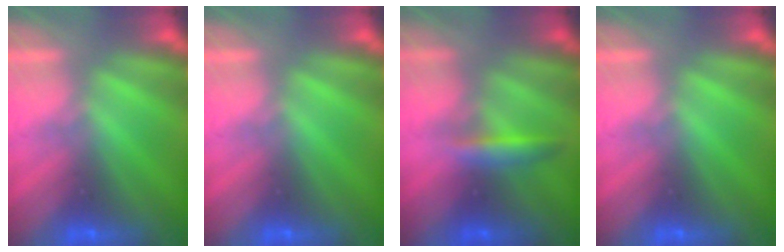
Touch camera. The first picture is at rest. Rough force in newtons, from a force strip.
{"total": 0.0}
{"total": 2.8}
{"total": 0.0}